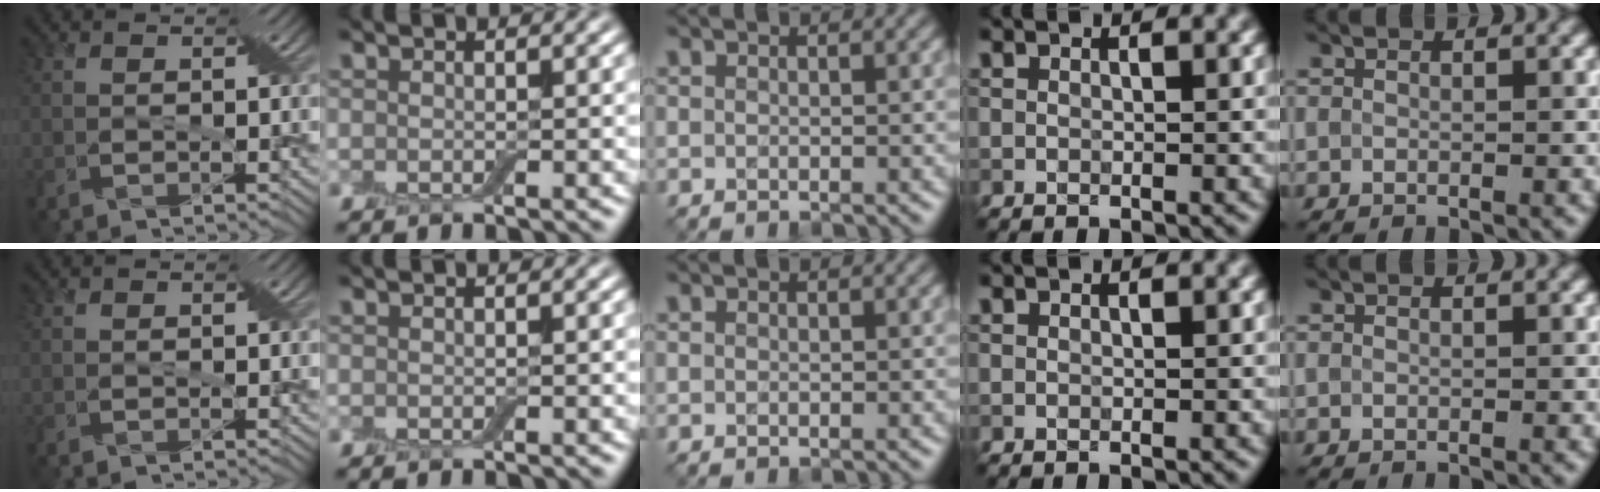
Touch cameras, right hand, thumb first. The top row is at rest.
{}